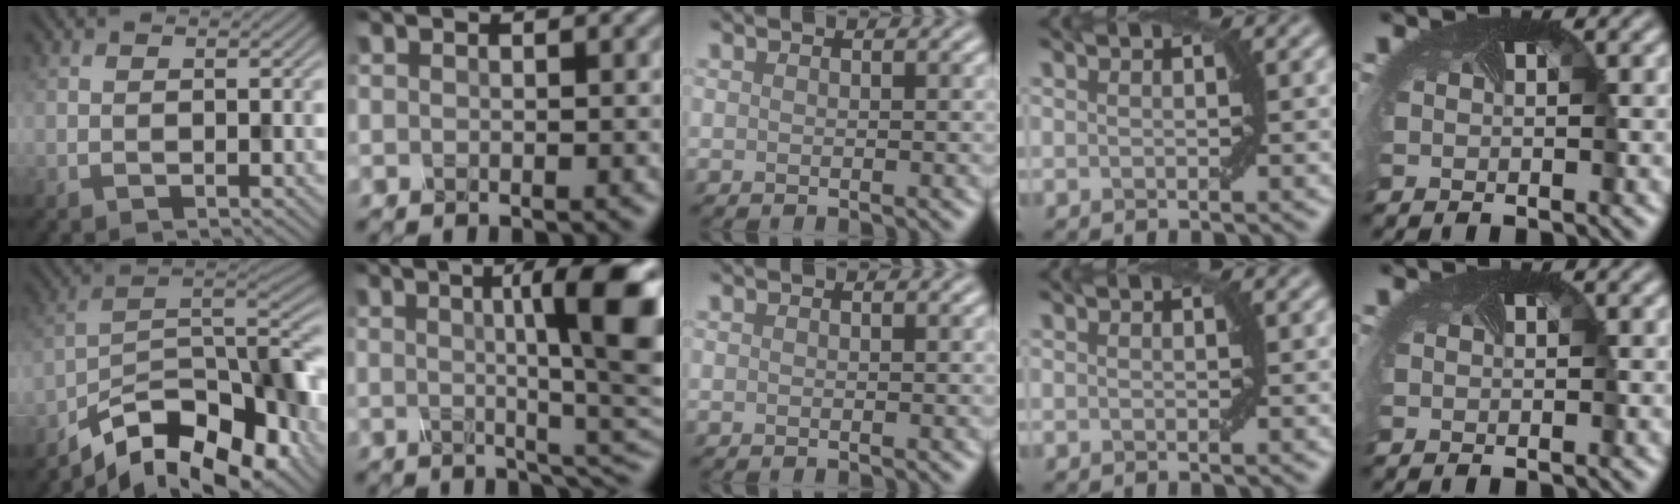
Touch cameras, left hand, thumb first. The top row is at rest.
{"thumb": {"total": 14.1, "force": [-9.5, 5.6, 8.8], "torque": [-0.146, -0.005, -0.167]}, "index": {"total": 11.0, "force": [1.5, 2.3, 10.7], "torque": [-0.121, 0.001, 0.027]}}